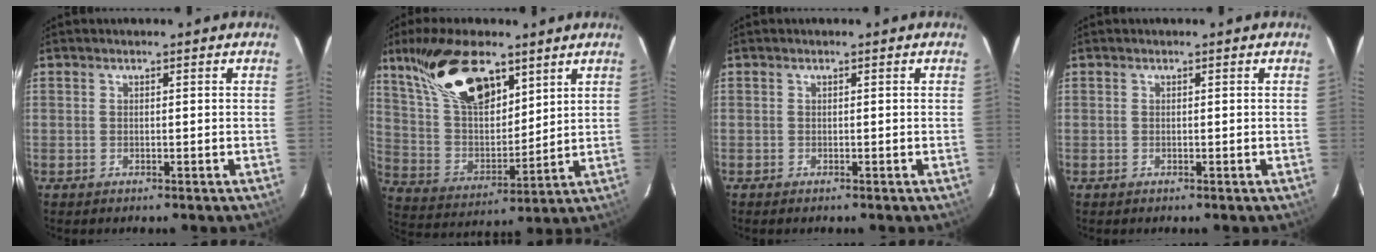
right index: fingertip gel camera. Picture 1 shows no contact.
{"total": 18.2, "force": [11.4, 7.8, 11.8], "torque": [-0.231, 0.026, 0.224]}
{"total": 0.0}
{"total": 0.0}